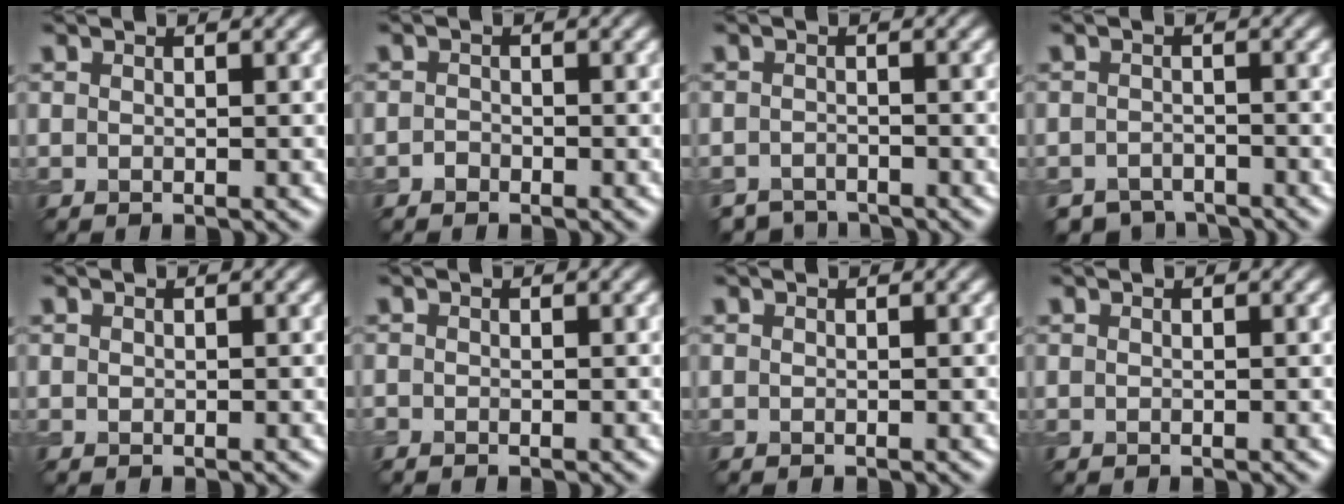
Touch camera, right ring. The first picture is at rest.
{"total": 0.7, "force": [-0.5, 0.5, 0.1], "torque": [0.000, 0.001, -0.011]}
{"total": 2.3, "force": [-2.2, 0.6, 0.0], "torque": [0.008, -0.001, -0.042]}
{"total": 3.0, "force": [-2.8, 1.2, 0.3], "torque": [0.003, -0.004, -0.050]}
{"total": 0.0}
{"total": 0.0}
{"total": 0.0}
{"total": 0.0}